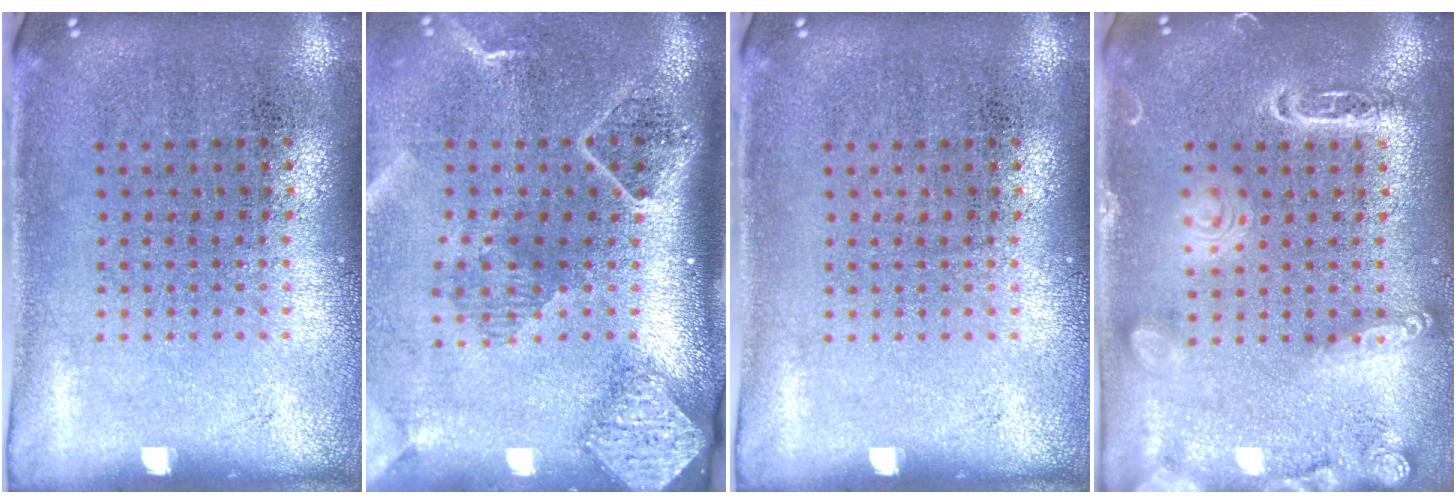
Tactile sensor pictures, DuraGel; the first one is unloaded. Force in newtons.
{"total": 2.7, "press": 2.0, "slide": 1.8}
{"total": 0.0}
{"total": 1.8, "press": 1.8, "slide": 0.1}